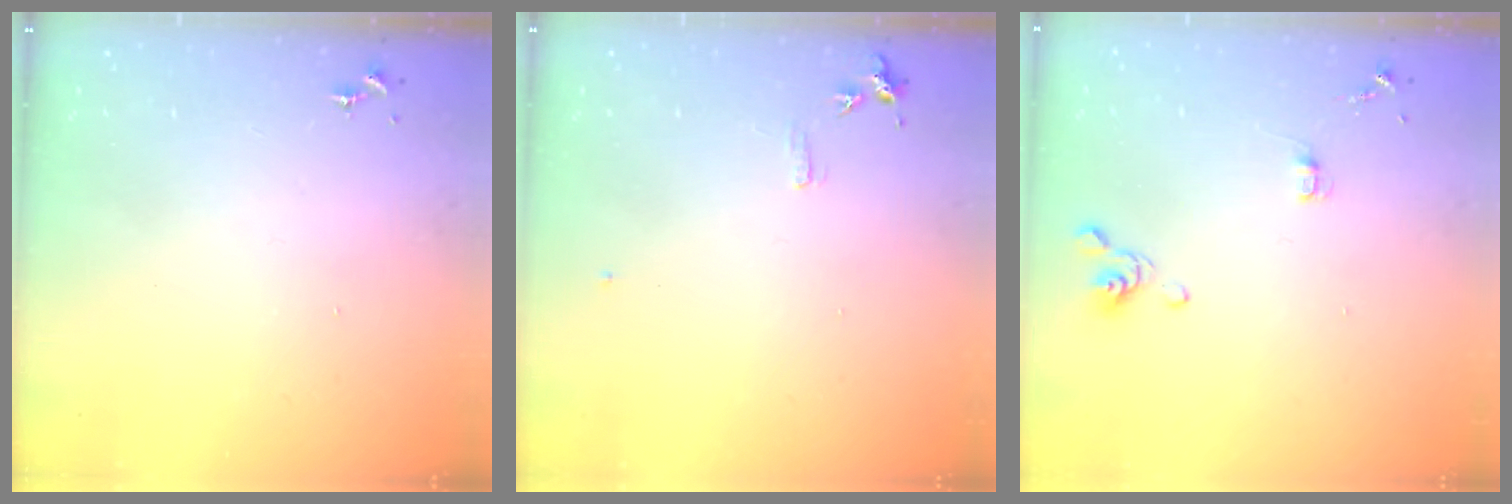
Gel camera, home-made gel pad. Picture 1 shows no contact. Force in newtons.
{"total": 5.6, "press": 5.5, "slide": 0.7}
{"total": 4.1, "press": 3.9, "slide": 1.4}